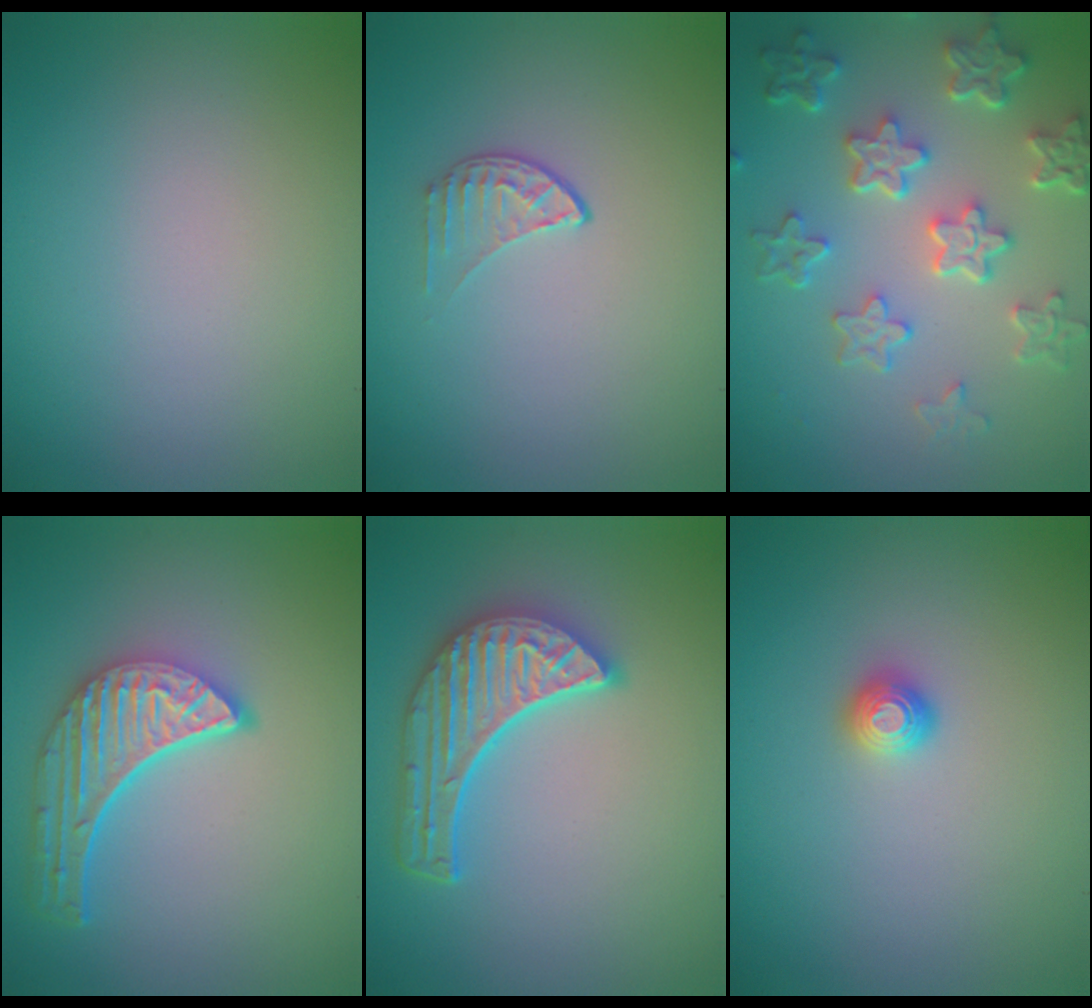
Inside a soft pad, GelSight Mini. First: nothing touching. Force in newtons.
{"total": 1.4, "press": 0.9, "slide": 1.1}
{"total": 6.4, "press": 4.8, "slide": 4.2}
{"total": 5.1, "press": 3.8, "slide": 3.3}
{"total": 5.4, "press": 4.5, "slide": 3.0}
{"total": 1.1, "press": 1.1, "slide": 0.1}